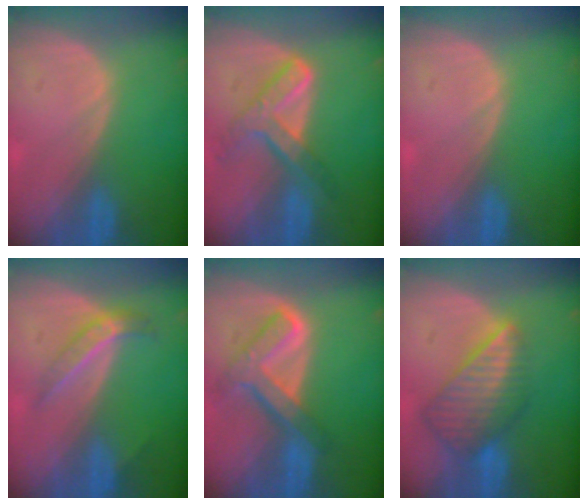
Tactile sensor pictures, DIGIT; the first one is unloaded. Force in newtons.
{"total": 7.5, "press": 6.2, "slide": 4.2}
{"total": 0.0}
{"total": 4.3, "press": 4.0, "slide": 1.6}
{"total": 7.8, "press": 6.6, "slide": 4.1}
{"total": 8.8, "press": 7.7, "slide": 4.4}